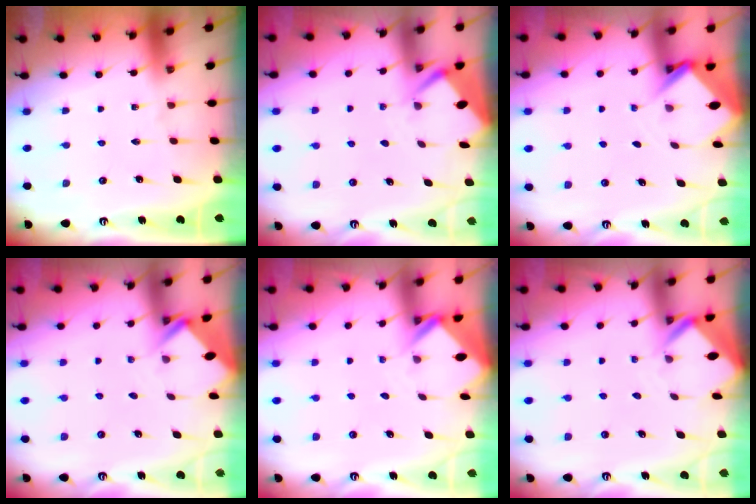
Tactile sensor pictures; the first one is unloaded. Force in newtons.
{"total": 2.9, "press": 2.8, "slide": 0.4}
{"total": 3.2, "press": 3.2, "slide": 0.2}
{"total": 2.9, "press": 2.9, "slide": 0.2}
{"total": 2.6, "press": 2.6, "slide": 0.1}
{"total": 2.9, "press": 2.9, "slide": 0.2}